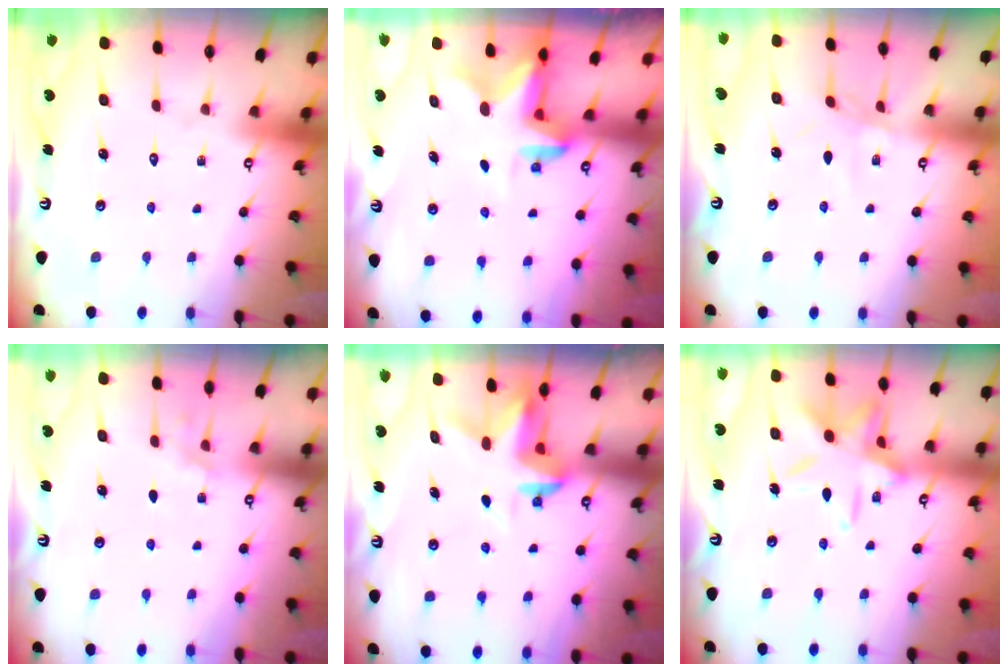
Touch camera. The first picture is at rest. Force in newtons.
{"total": 2.5, "press": 2.5, "slide": 0.4}
{"total": 2.8, "press": 2.8, "slide": 0.2}
{"total": 2.7, "press": 2.4, "slide": 1.4}
{"total": 3.4, "press": 3.4, "slide": 0.3}
{"total": 12.8, "press": 12.8, "slide": 0.8}